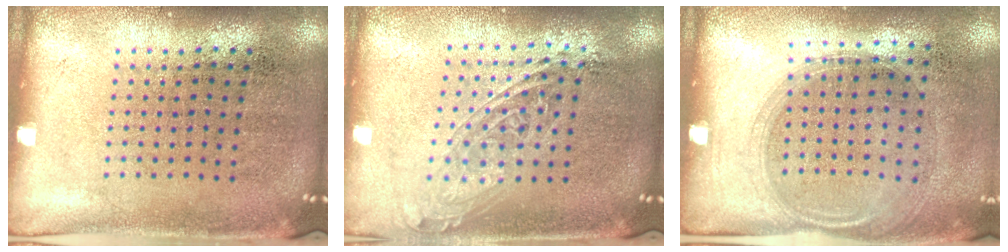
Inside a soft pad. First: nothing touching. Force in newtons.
{"total": 1.6, "press": 1.3, "slide": 0.9}
{"total": 1.4, "press": 1.2, "slide": 0.6}